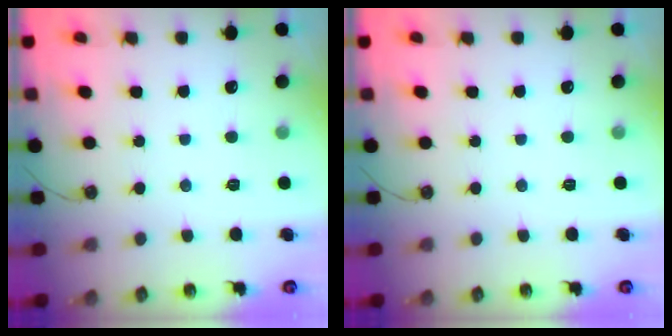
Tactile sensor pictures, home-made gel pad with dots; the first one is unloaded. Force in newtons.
{"total": 0.0}